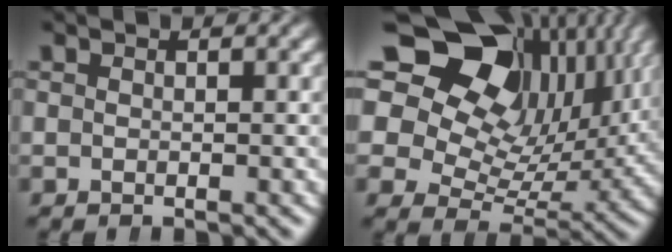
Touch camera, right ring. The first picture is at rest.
{"total": 22.7, "force": [4.8, 15.9, 15.5], "torque": [-0.247, 0.004, 0.065]}